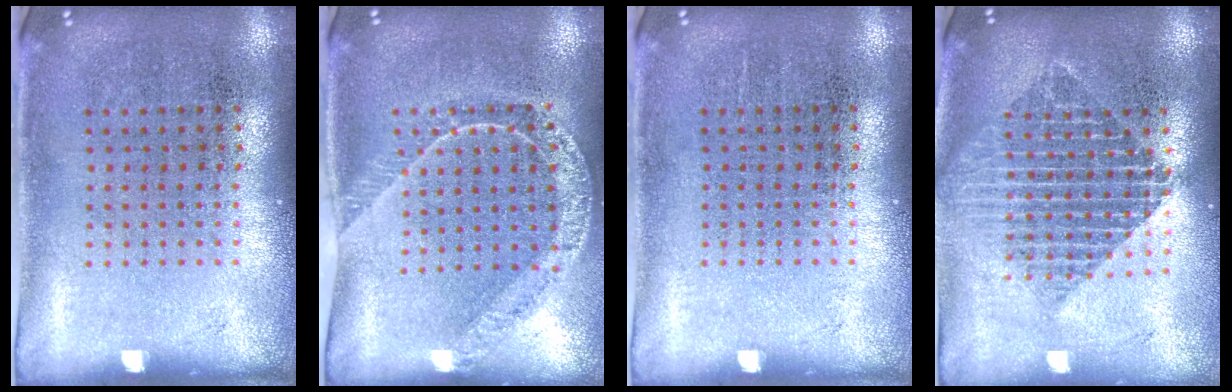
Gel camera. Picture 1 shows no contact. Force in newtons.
{"total": 1.3, "press": 1.3, "slide": 0.2}
{"total": 0.0}
{"total": 2.0, "press": 1.6, "slide": 1.2}